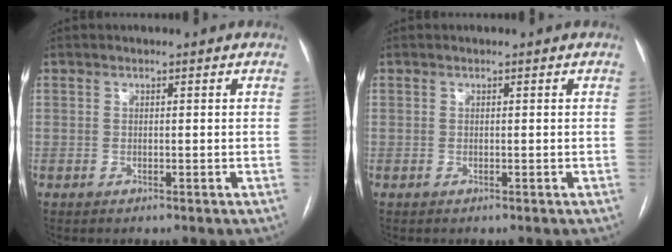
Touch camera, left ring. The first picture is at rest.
{"total": 0.0}